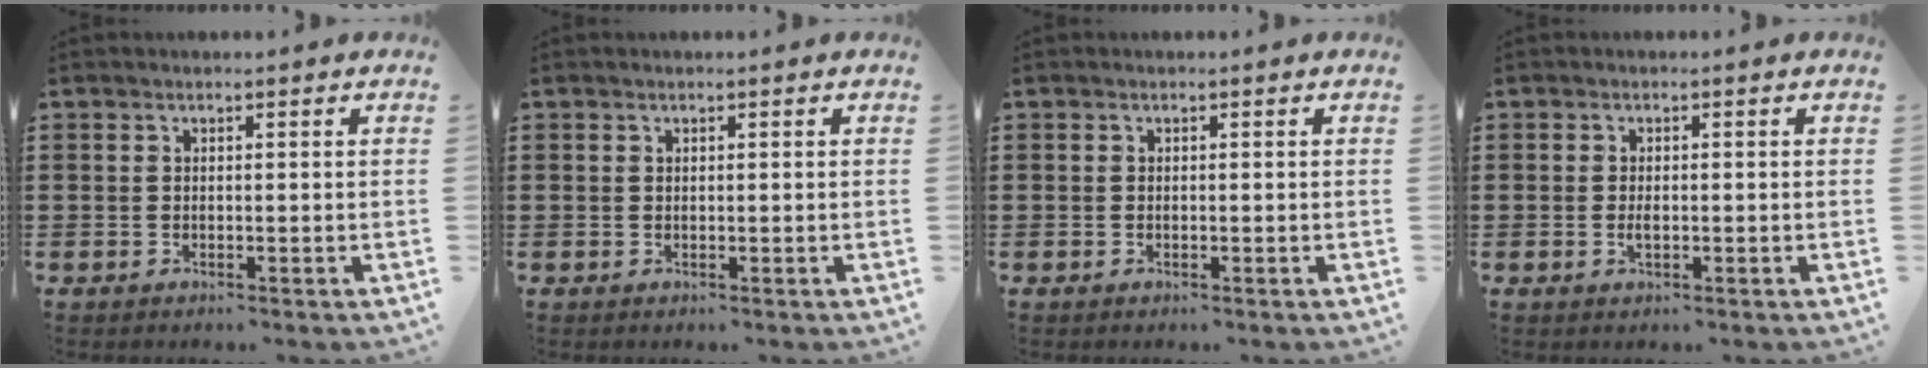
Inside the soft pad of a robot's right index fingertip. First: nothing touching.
{"total": 0.0}
{"total": 0.0}
{"total": 1.3, "force": [-0.2, 0.4, 1.2], "torque": [-0.024, -0.003, -0.002]}